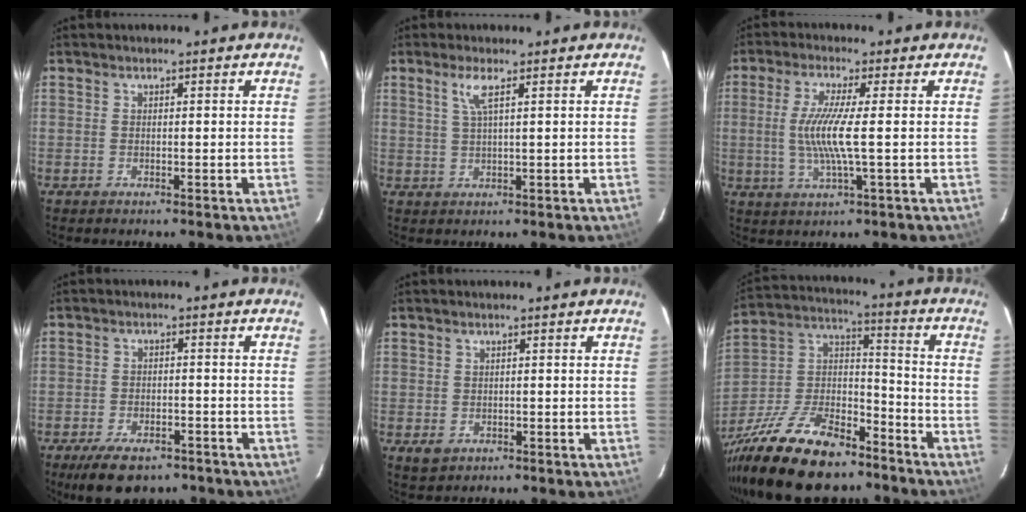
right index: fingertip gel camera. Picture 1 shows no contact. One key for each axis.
{"total": 3.0, "fx": 1.5, "fy": -0.1, "fz": 2.6, "tx": -0.056, "ty": 0.000, "tz": 0.033}
{"total": 7.8, "fx": -0.2, "fy": -0.1, "fz": 7.8, "tx": -0.159, "ty": -0.008, "tz": -0.003}
{"total": 10.3, "fx": -7.5, "fy": 4.7, "fz": 5.3, "tx": -0.117, "ty": -0.006, "tz": -0.111}
{"total": 2.5, "fx": -0.6, "fy": 2.3, "fz": 0.9, "tx": -0.018, "ty": -0.002, "tz": -0.005}
{"total": 22.6, "fx": -15.9, "fy": 10.0, "fz": 12.6, "tx": -0.266, "ty": 0.006, "tz": -0.268}